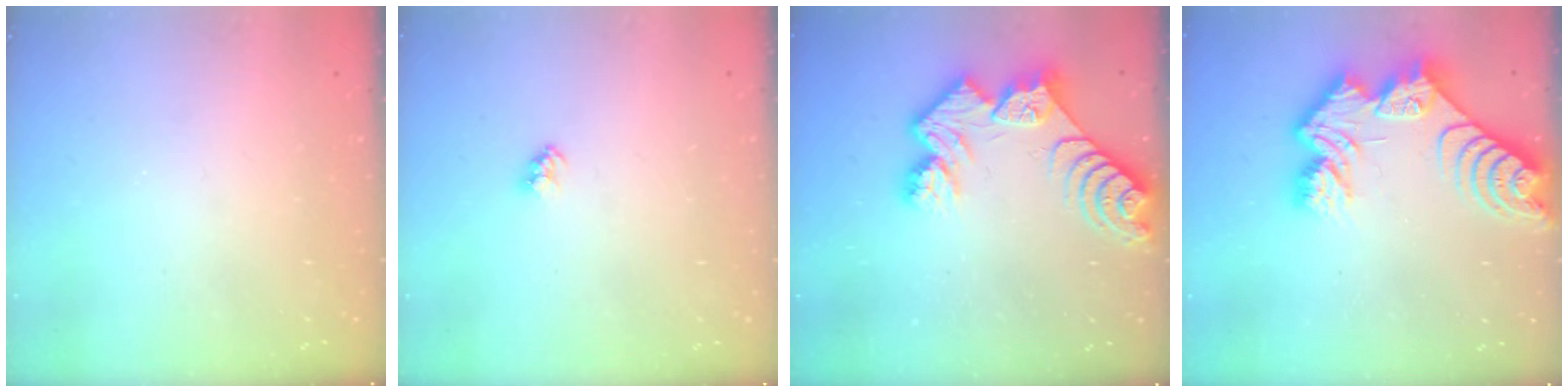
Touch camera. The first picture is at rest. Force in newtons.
{"total": 2.5, "press": 2.5, "slide": 0.1}
{"total": 11.0, "press": 10.9, "slide": 1.1}
{"total": 14.5, "press": 14.4, "slide": 1.1}